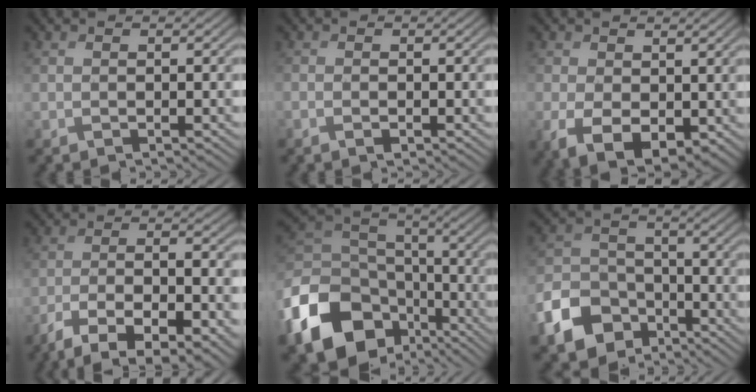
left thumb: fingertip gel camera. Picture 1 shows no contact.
{"total": 0.8, "force": [-0.8, 0.1, 0.2], "torque": [-0.001, -0.002, -0.017]}
{"total": 6.3, "force": [-0.7, 4.3, 4.5], "torque": [-0.100, -0.028, -0.014]}
{"total": 11.7, "force": [-7.0, 3.7, 8.5], "torque": [-0.143, -0.016, -0.111]}
{"total": 17.6, "force": [-8.7, 12.6, 8.7], "torque": [-0.249, -0.049, -0.160]}
{"total": 10.5, "force": [-6.3, 7.3, 4.1], "torque": [-0.104, -0.028, -0.130]}